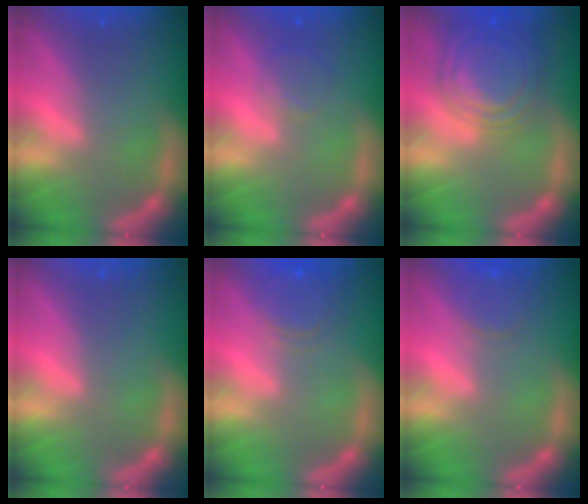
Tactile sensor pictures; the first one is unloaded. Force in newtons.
{"total": 2.0}
{"total": 10.0}
{"total": 0.0}
{"total": 4.0}
{"total": 3.0}